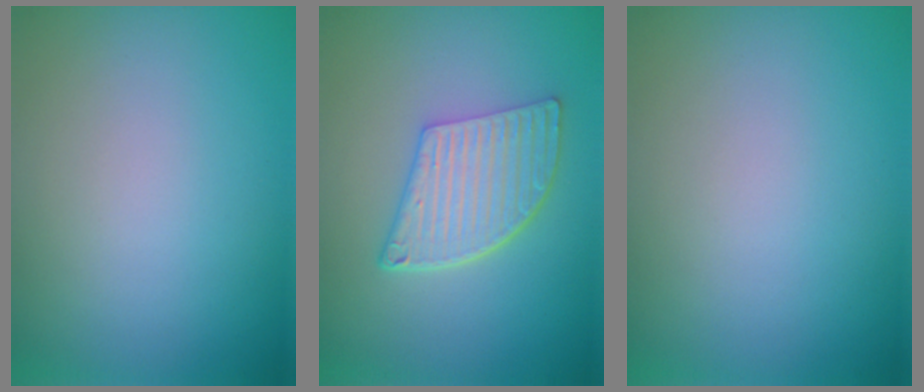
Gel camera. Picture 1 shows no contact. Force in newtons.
{"total": 5.6, "press": 4.1, "slide": 3.9}
{"total": 0.0}